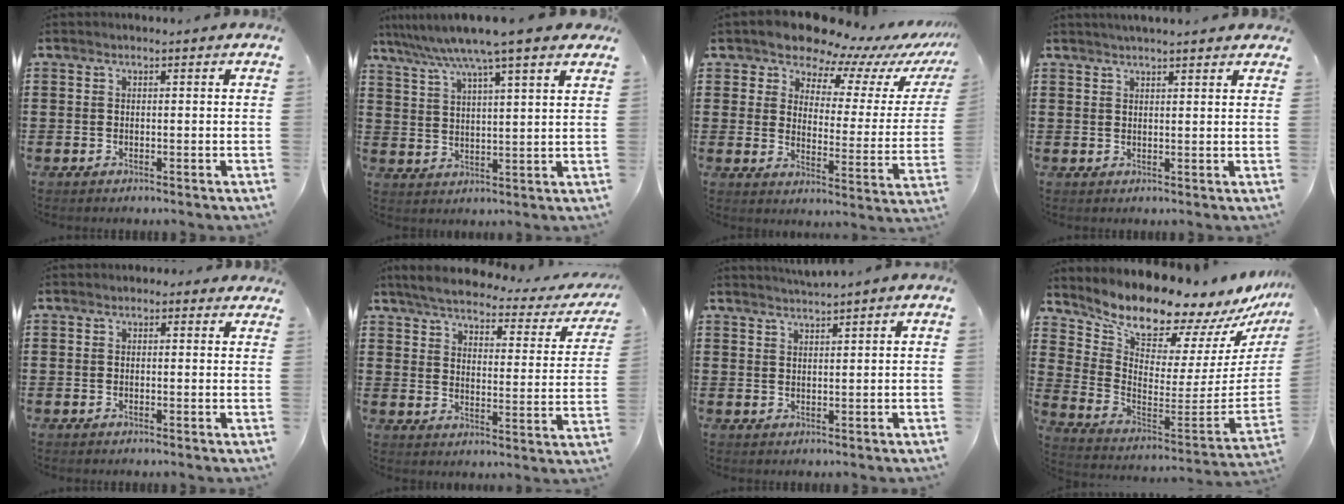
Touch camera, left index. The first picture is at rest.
{"total": 7.6, "force": [6.3, -0.4, 4.3], "torque": [-0.103, -0.028, 0.106]}
{"total": 9.8, "force": [8.8, 3.3, 2.8], "torque": [-0.066, -0.063, 0.147]}
{"total": 2.0, "force": [1.9, 0.1, 0.6], "torque": [-0.016, 0.003, 0.035]}
{"total": 0.7, "force": [-0.2, 0.6, 0.4], "torque": [-0.009, 0.004, -0.005]}
{"total": 4.9, "force": [4.5, 0.6, 2.0], "torque": [-0.064, -0.026, 0.074]}
{"total": 1.1, "force": [1.0, -0.3, 0.4], "torque": [-0.007, 0.000, 0.020]}
{"total": 11.3, "force": [10.8, 1.3, 2.9], "torque": [-0.083, -0.104, 0.182]}